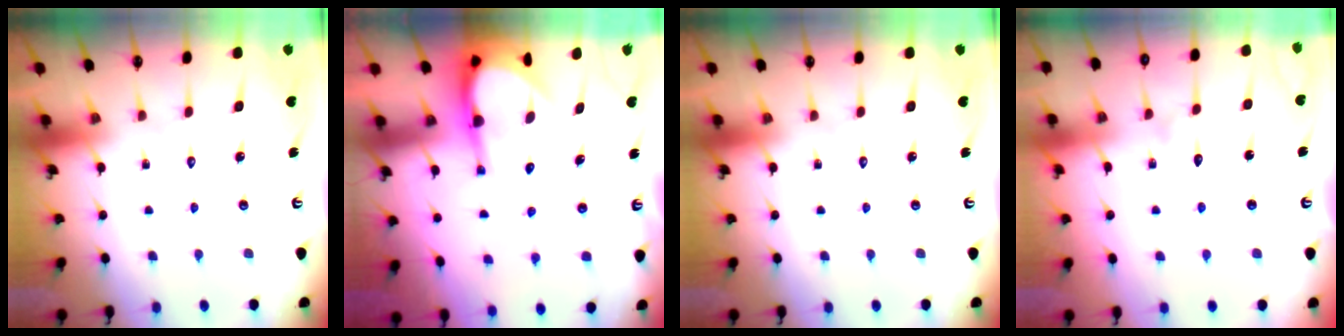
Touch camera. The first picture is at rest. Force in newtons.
{"total": 5.8, "press": 5.8, "slide": 0.6}
{"total": 0.0}
{"total": 7.3, "press": 7.3, "slide": 0.7}